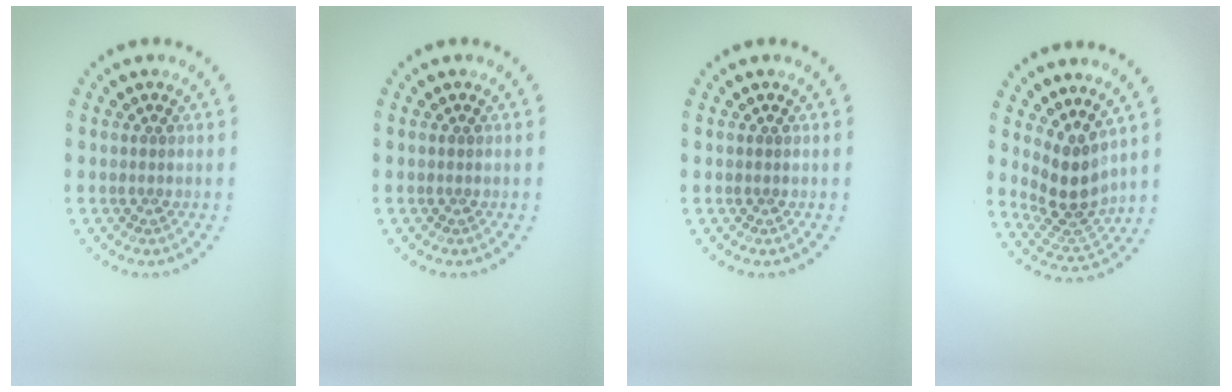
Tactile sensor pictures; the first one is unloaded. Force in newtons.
{"total": 0.0}
{"total": 0.0}
{"total": 3.9, "press": 3.1, "slide": 2.4}